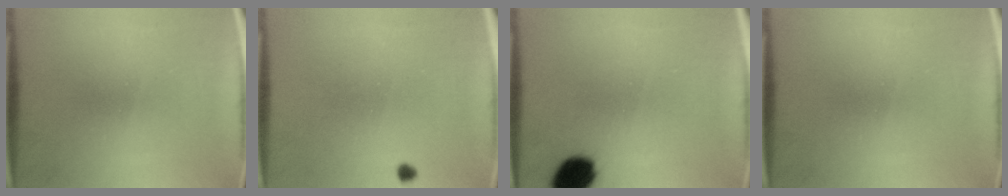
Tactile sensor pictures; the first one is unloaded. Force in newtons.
{"total": 0.7}
{"total": 8.7}
{"total": 0.0}